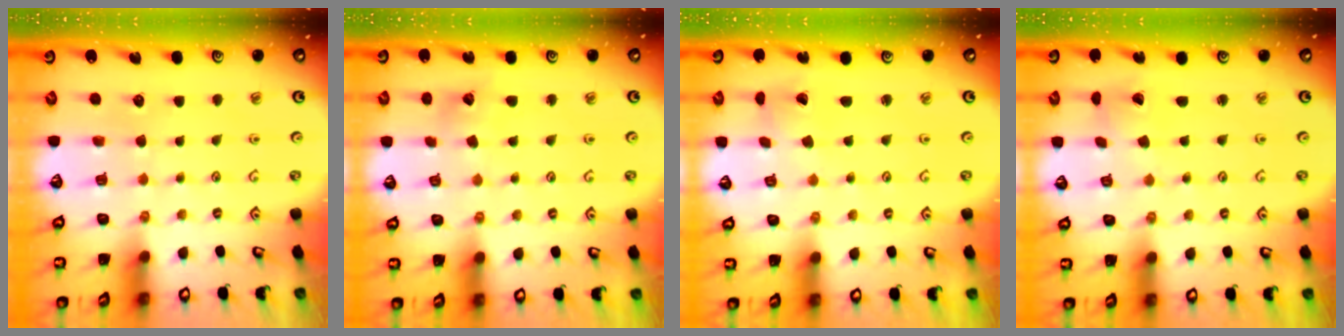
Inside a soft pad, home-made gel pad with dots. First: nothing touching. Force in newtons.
{"total": 4.5, "press": 4.4, "slide": 0.7}
{"total": 2.1, "press": 2.1, "slide": 0.3}
{"total": 2.1, "press": 2.1, "slide": 0.3}